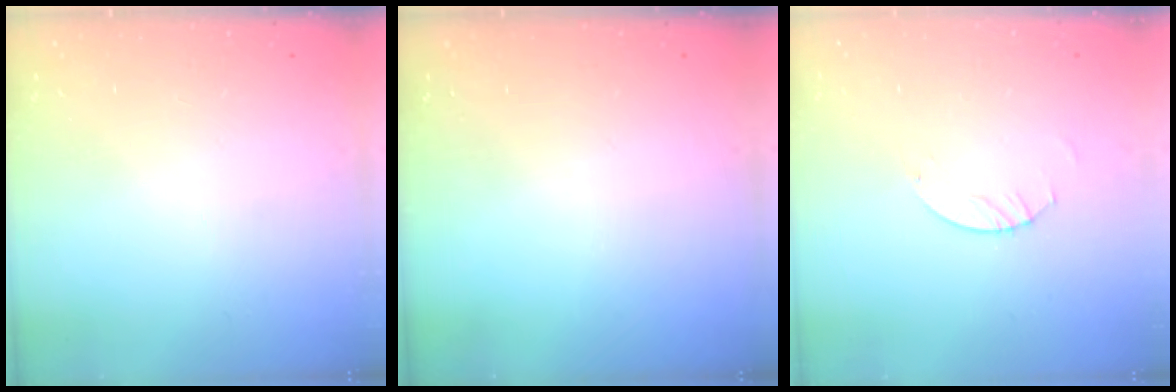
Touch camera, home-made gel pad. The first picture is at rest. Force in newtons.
{"total": 0.0}
{"total": 2.0, "press": 2.0, "slide": 0.2}